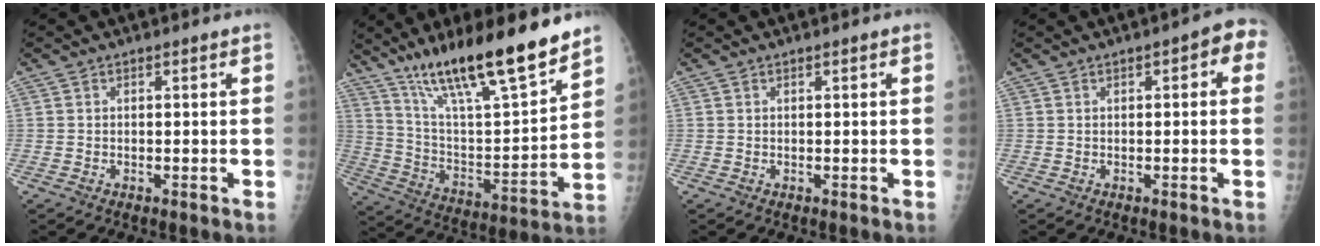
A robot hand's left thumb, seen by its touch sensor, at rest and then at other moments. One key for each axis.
{"total": 22.7, "fx": 16.5, "fy": 3.9, "fz": 15.0, "tx": -0.233, "ty": -0.074, "tz": 0.290}
{"total": 0.0}
{"total": 4.5, "fx": 1.2, "fy": 1.9, "fz": 3.9, "tx": -0.033, "ty": 0.014, "tz": 0.006}